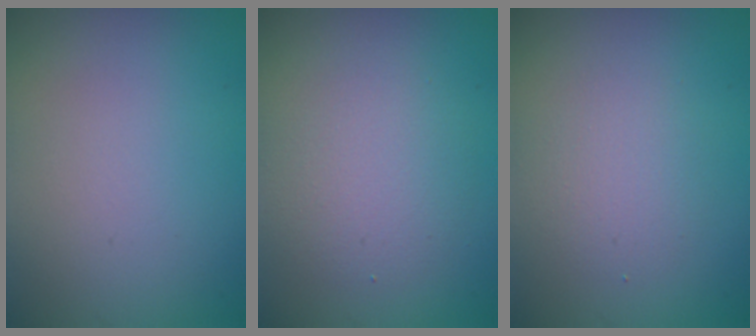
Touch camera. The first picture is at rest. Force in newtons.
{"total": 3.8, "press": 3.8, "slide": 0.1}
{"total": 2.3, "press": 2.3, "slide": 0.2}